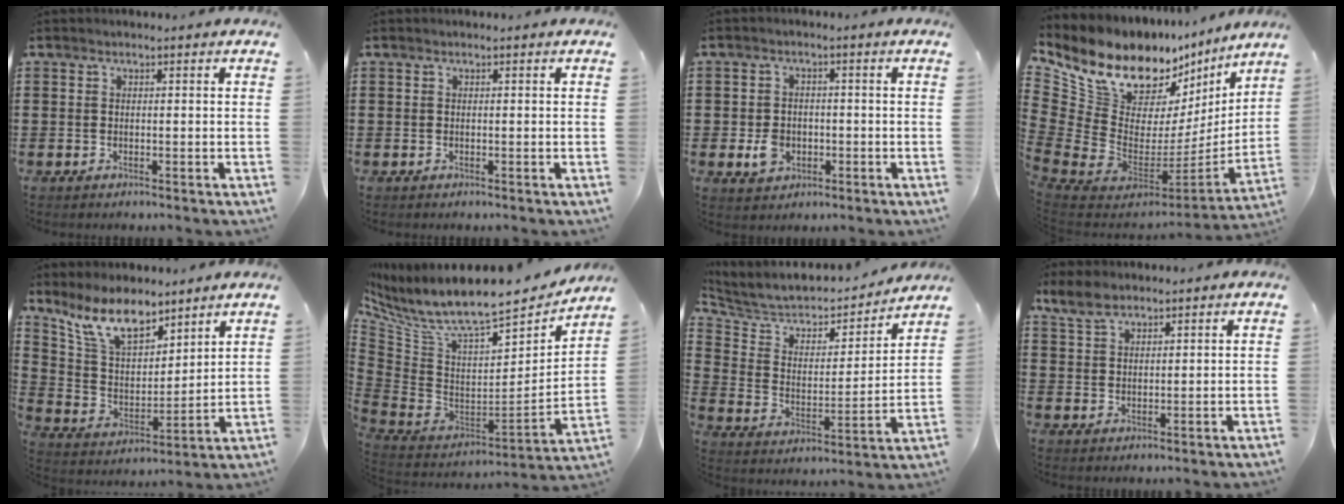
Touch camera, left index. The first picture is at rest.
{"total": 0.0}
{"total": 4.0, "force": [-1.1, 3.2, 2.1], "torque": [-0.050, 0.004, -0.022]}
{"total": 11.4, "force": [8.8, 6.0, 4.0], "torque": [-0.114, -0.099, 0.159]}
{"total": 10.5, "force": [8.5, 3.6, 5.1], "torque": [-0.131, -0.028, 0.160]}
{"total": 9.5, "force": [6.8, 2.5, 6.2], "torque": [-0.151, -0.057, 0.110]}
{"total": 6.1, "force": [5.3, 2.4, 1.6], "torque": [-0.068, -0.039, 0.087]}
{"total": 4.6, "force": [3.5, 2.3, 1.9], "torque": [-0.049, 0.004, 0.066]}